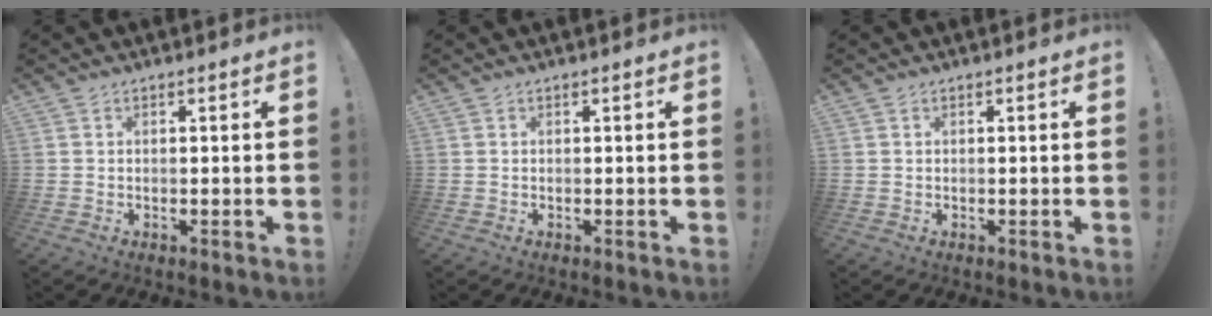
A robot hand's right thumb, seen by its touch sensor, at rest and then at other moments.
{"total": 0.0}
{"total": 0.0}